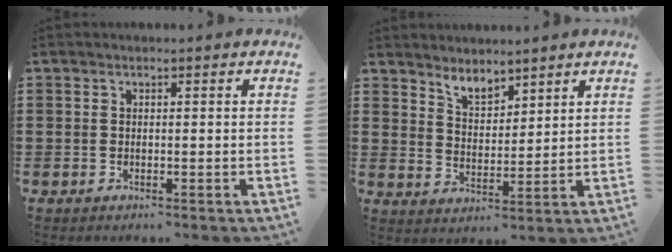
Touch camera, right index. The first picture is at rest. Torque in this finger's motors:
{"motor_torque": [0.00, 0.00, 0.03, 0.05]}